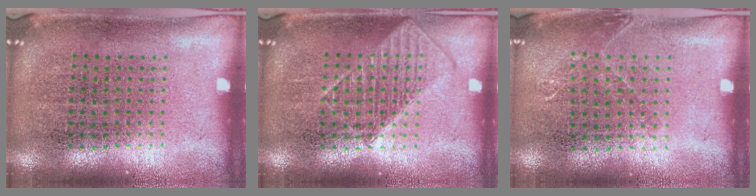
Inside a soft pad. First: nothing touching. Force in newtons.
{"total": 2.2, "press": 2.1, "slide": 0.4}
{"total": 0.8, "press": 0.8, "slide": 0.1}